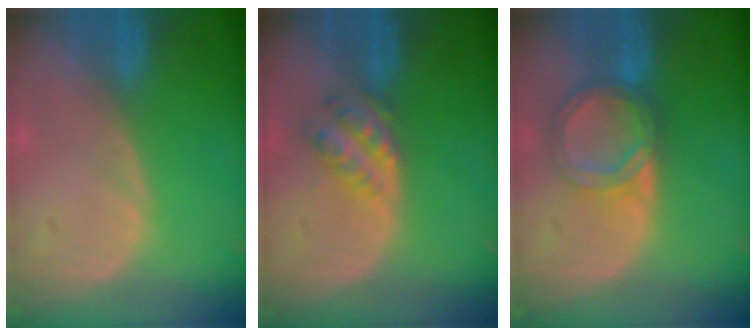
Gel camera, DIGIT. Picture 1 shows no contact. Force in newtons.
{"total": 4.6, "press": 4.1, "slide": 2.2}
{"total": 6.4, "press": 5.6, "slide": 3.1}